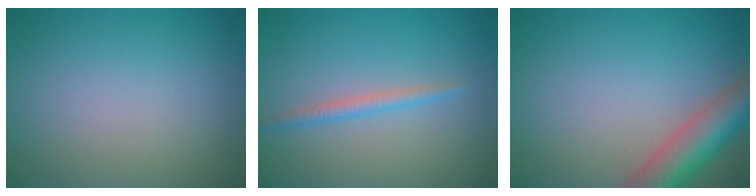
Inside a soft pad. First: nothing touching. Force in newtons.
{"total": 1.6, "press": 1.6, "slide": 0.0}
{"total": 6.2, "press": 6.2, "slide": 0.4}